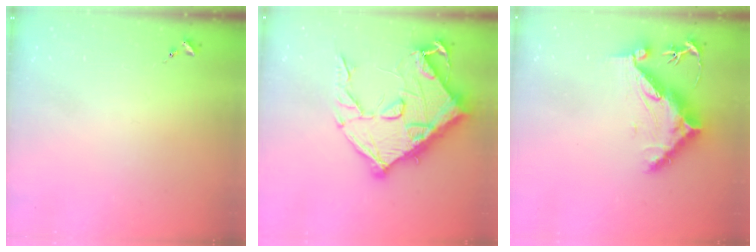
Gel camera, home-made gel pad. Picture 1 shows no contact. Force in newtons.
{"total": 22.3, "press": 22.2, "slide": 1.4}
{"total": 14.3, "press": 14.3, "slide": 0.8}